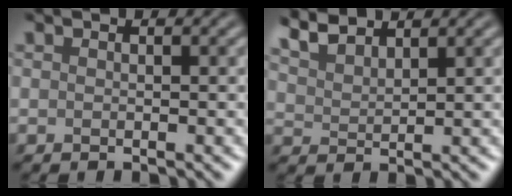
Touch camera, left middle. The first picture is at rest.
{"total": 4.2, "force": [3.6, 1.3, 1.7], "torque": [-0.046, 0.007, 0.066]}